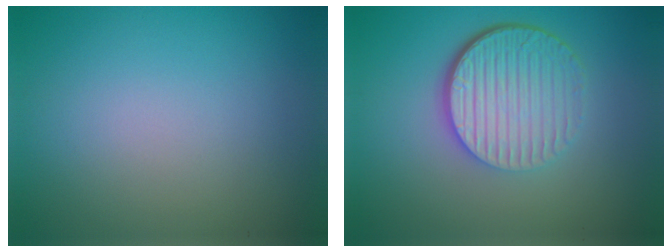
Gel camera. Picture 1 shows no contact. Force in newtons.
{"total": 6.2, "press": 4.2, "slide": 4.5}